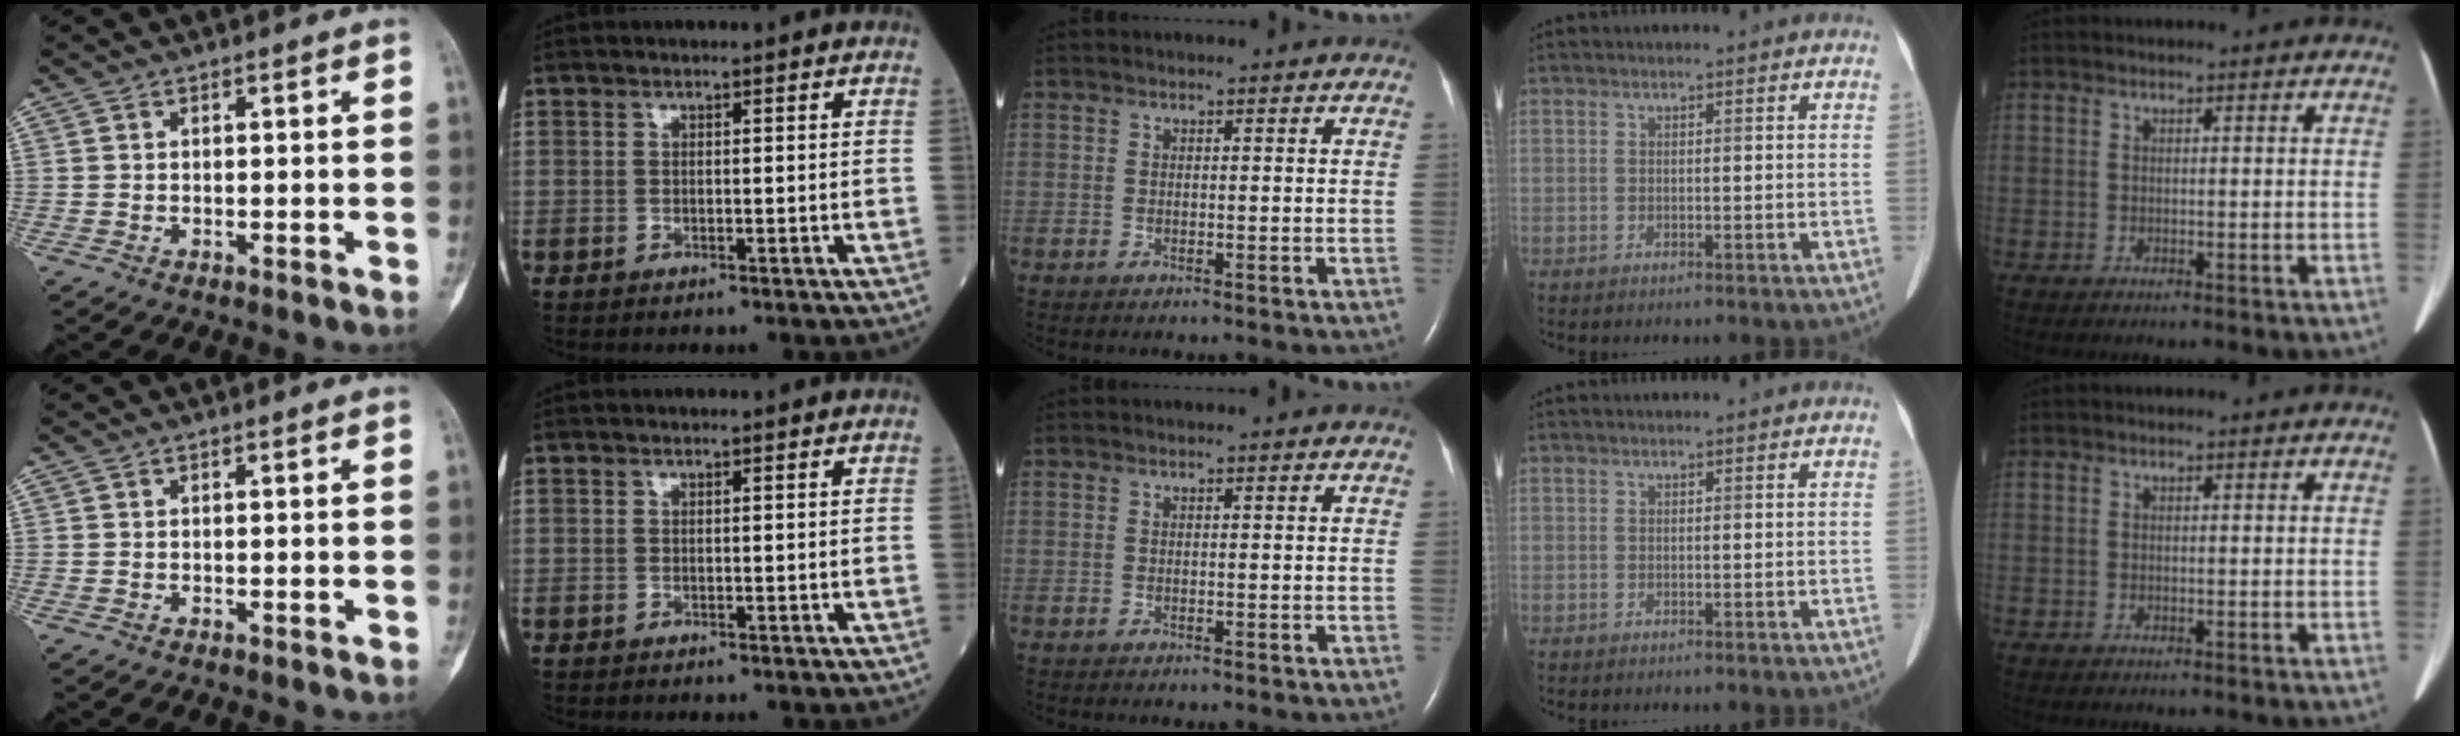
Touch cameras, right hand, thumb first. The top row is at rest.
{}